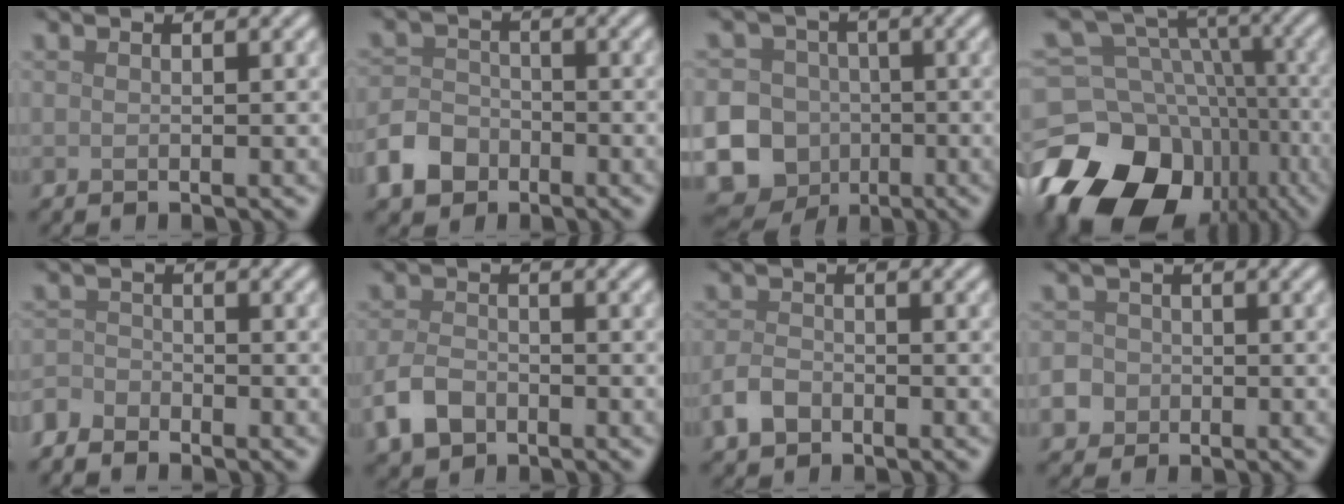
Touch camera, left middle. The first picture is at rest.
{"total": 3.9, "force": [-2.3, 2.8, 1.5], "torque": [-0.033, 0.001, -0.049]}
{"total": 19.0, "force": [-6.1, 17.4, 4.5], "torque": [-0.132, -0.034, -0.133]}
{"total": 19.0, "force": [-8.7, 14.6, 8.5], "torque": [-0.179, -0.026, -0.114]}
{"total": 2.4, "force": [-2.2, 0.8, 0.2], "torque": [-0.008, -0.001, -0.055]}
{"total": 3.3, "force": [-1.8, 2.1, 1.8], "torque": [-0.037, -0.003, -0.042]}
{"total": 2.1, "force": [-1.4, 1.2, 1.0], "torque": [-0.018, 0.001, -0.033]}
{"total": 5.8, "force": [-2.6, 5.0, 1.4], "torque": [-0.029, -0.014, -0.065]}